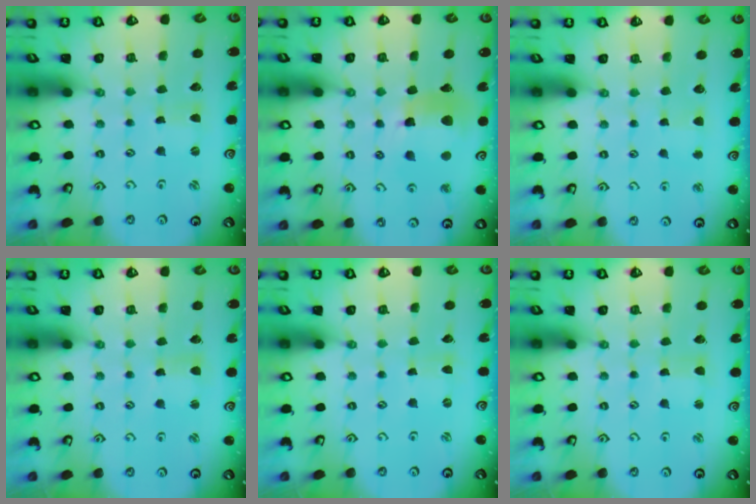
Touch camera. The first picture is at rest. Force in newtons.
{"total": 12.5, "press": 12.5, "slide": 1.4}
{"total": 2.9, "press": 2.8, "slide": 0.4}
{"total": 1.7, "press": 1.7, "slide": 0.3}
{"total": 0.0}
{"total": 2.1, "press": 2.1, "slide": 0.3}